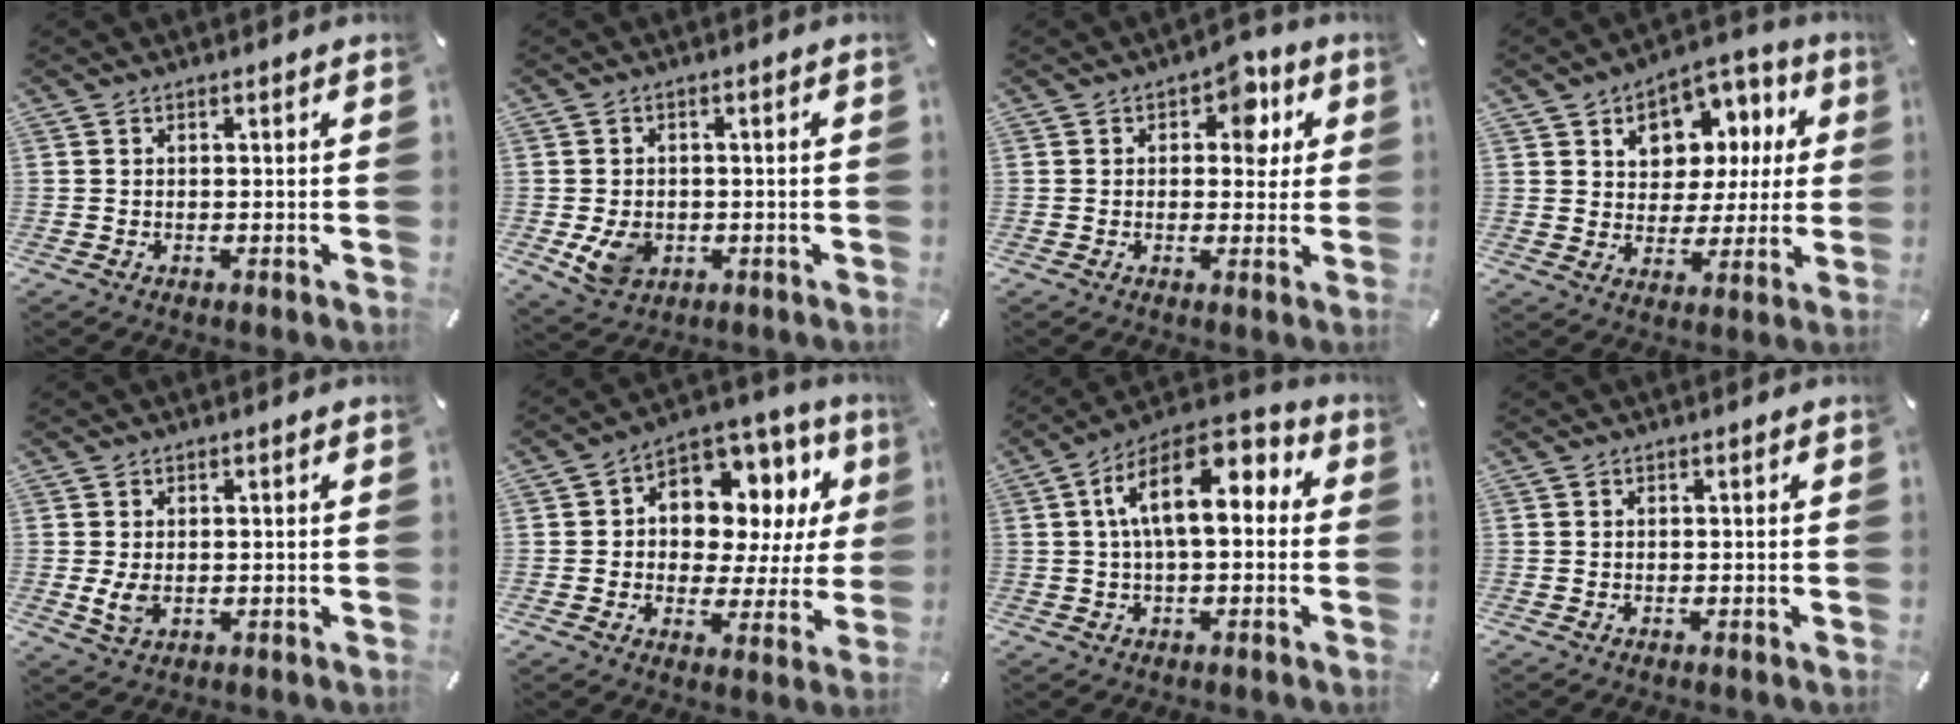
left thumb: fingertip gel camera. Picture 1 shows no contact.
{"total": 6.5, "force": [-1.1, 5.3, 3.6], "torque": [-0.071, 0.000, -0.020]}
{"total": 7.2, "force": [2.6, 5.0, 4.5], "torque": [-0.043, -0.003, 0.037]}
{"total": 9.8, "force": [3.3, 8.4, 3.7], "torque": [-0.057, -0.022, 0.059]}
{"total": 3.8, "force": [-0.1, 2.5, 2.8], "torque": [-0.056, -0.004, -0.004]}
{"total": 11.1, "force": [4.2, 8.7, 5.6], "torque": [-0.080, -0.043, 0.080]}
{"total": 14.1, "force": [3.4, 6.8, 11.9], "torque": [-0.215, -0.011, 0.058]}
{"total": 0.0}